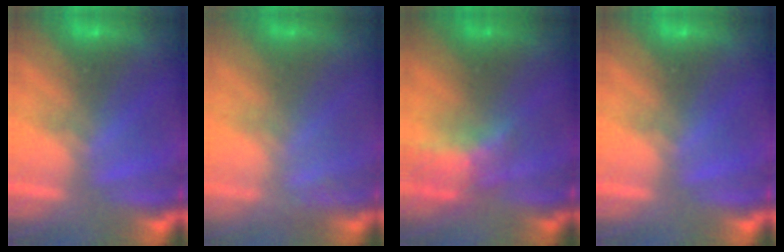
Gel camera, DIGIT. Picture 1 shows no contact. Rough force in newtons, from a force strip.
{"total": 2.6}
{"total": 2.3}
{"total": 0.0}